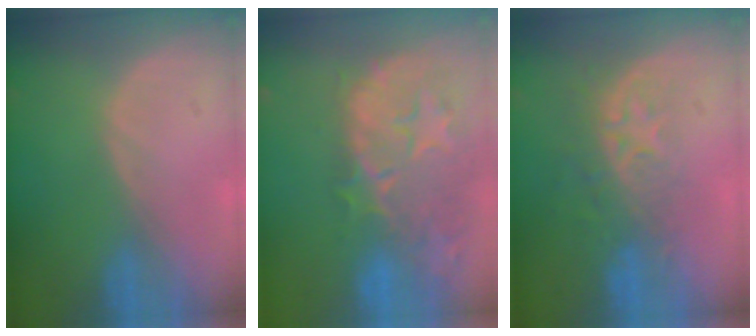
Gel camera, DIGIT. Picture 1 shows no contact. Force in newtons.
{"total": 14.6, "press": 11.8, "slide": 8.6}
{"total": 8.7, "press": 7.2, "slide": 4.9}